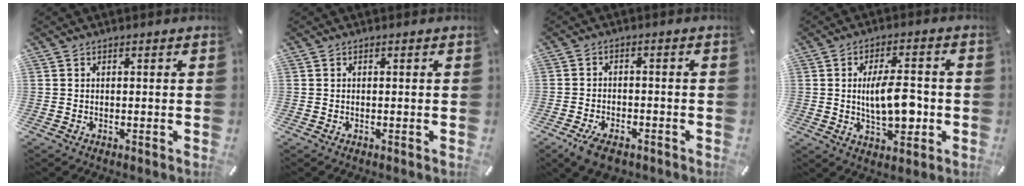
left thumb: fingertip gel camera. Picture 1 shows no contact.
{"total": 0.0}
{"total": 5.3, "force": [-3.5, 2.7, 2.8], "torque": [-0.061, 0.016, -0.066]}
{"total": 11.2, "force": [-0.6, 5.6, 9.7], "torque": [-0.161, 0.001, -0.014]}